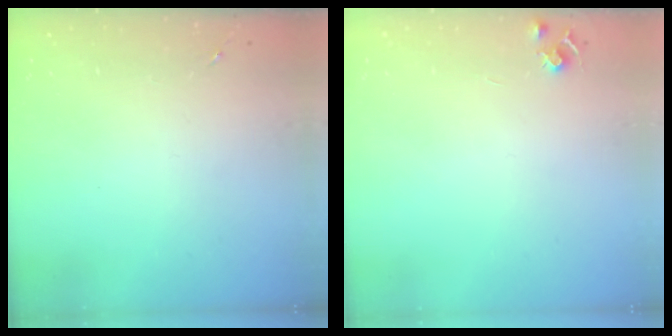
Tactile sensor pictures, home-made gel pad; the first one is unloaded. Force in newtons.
{"total": 5.2, "press": 5.2, "slide": 0.7}